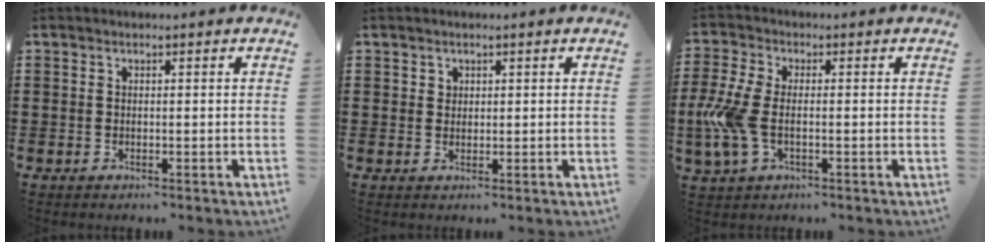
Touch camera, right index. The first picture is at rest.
{"total": 1.3, "force": [0.8, 1.0, 0.1], "torque": [-0.005, 0.003, 0.016]}
{"total": 7.4, "force": [-1.4, 3.7, 6.3], "torque": [-0.165, -0.013, -0.033]}